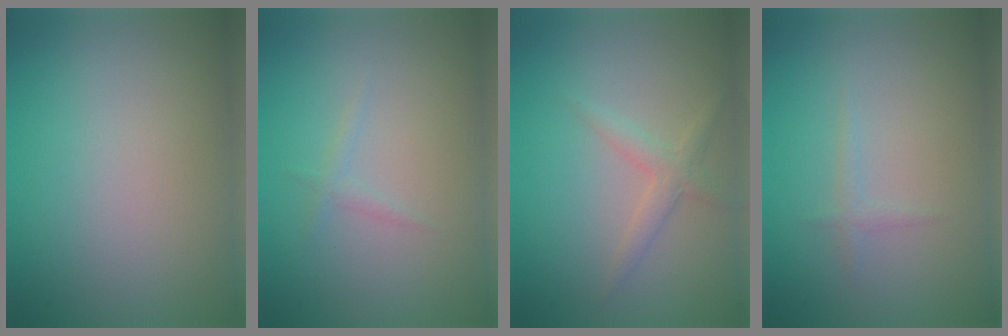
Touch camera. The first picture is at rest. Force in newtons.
{"total": 0.8, "press": 0.8, "slide": 0.0}
{"total": 1.7, "press": 1.7, "slide": 0.1}
{"total": 0.7, "press": 0.7, "slide": 0.0}